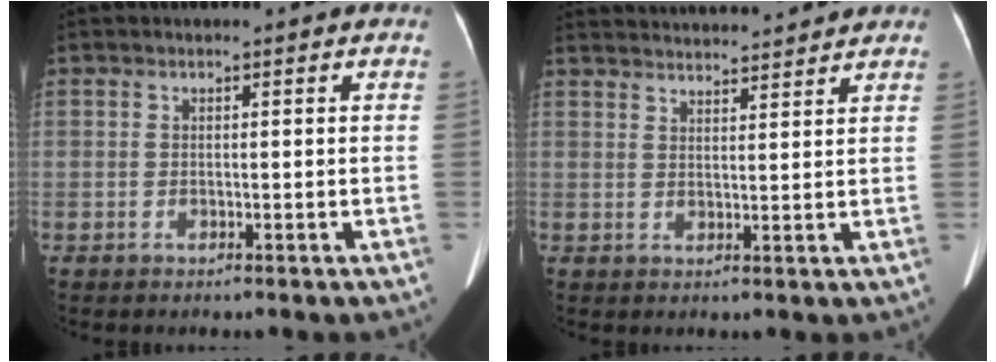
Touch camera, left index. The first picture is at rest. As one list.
[{"total": 13.5, "force": [13.0, 1.2, 3.5], "torque": [-0.059, 0.036, 0.186]}]